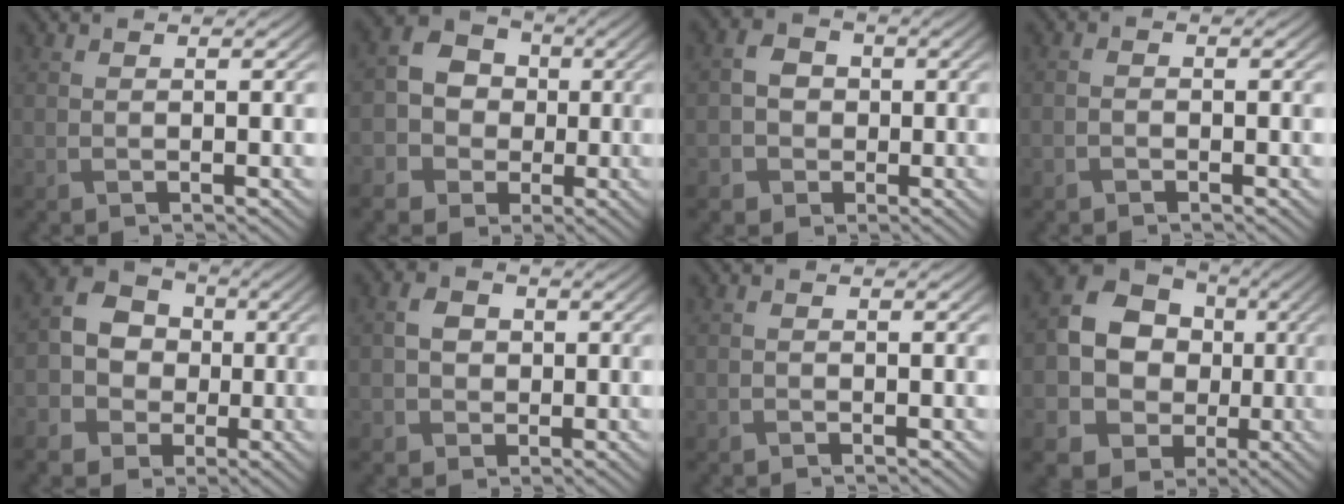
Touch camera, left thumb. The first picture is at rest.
{"total": 6.3, "force": [-1.4, 5.7, 2.4], "torque": [-0.055, 0.000, -0.042]}
{"total": 3.7, "force": [-0.9, 3.4, 1.2], "torque": [-0.023, 0.000, -0.028]}
{"total": 0.9, "force": [-0.7, 0.5, 0.2], "torque": [-0.005, 0.000, -0.016]}
{"total": 7.5, "force": [-1.9, 6.5, 3.1], "torque": [-0.074, -0.010, -0.052]}
{"total": 2.9, "force": [-0.2, 2.6, 1.2], "torque": [-0.028, -0.001, -0.008]}
{"total": 0.5, "force": [-0.5, 0.3, 0.0], "torque": [0.000, -0.002, -0.009]}
{"total": 12.9, "force": [-0.8, 11.1, 6.6], "torque": [-0.153, -0.011, -0.023]}